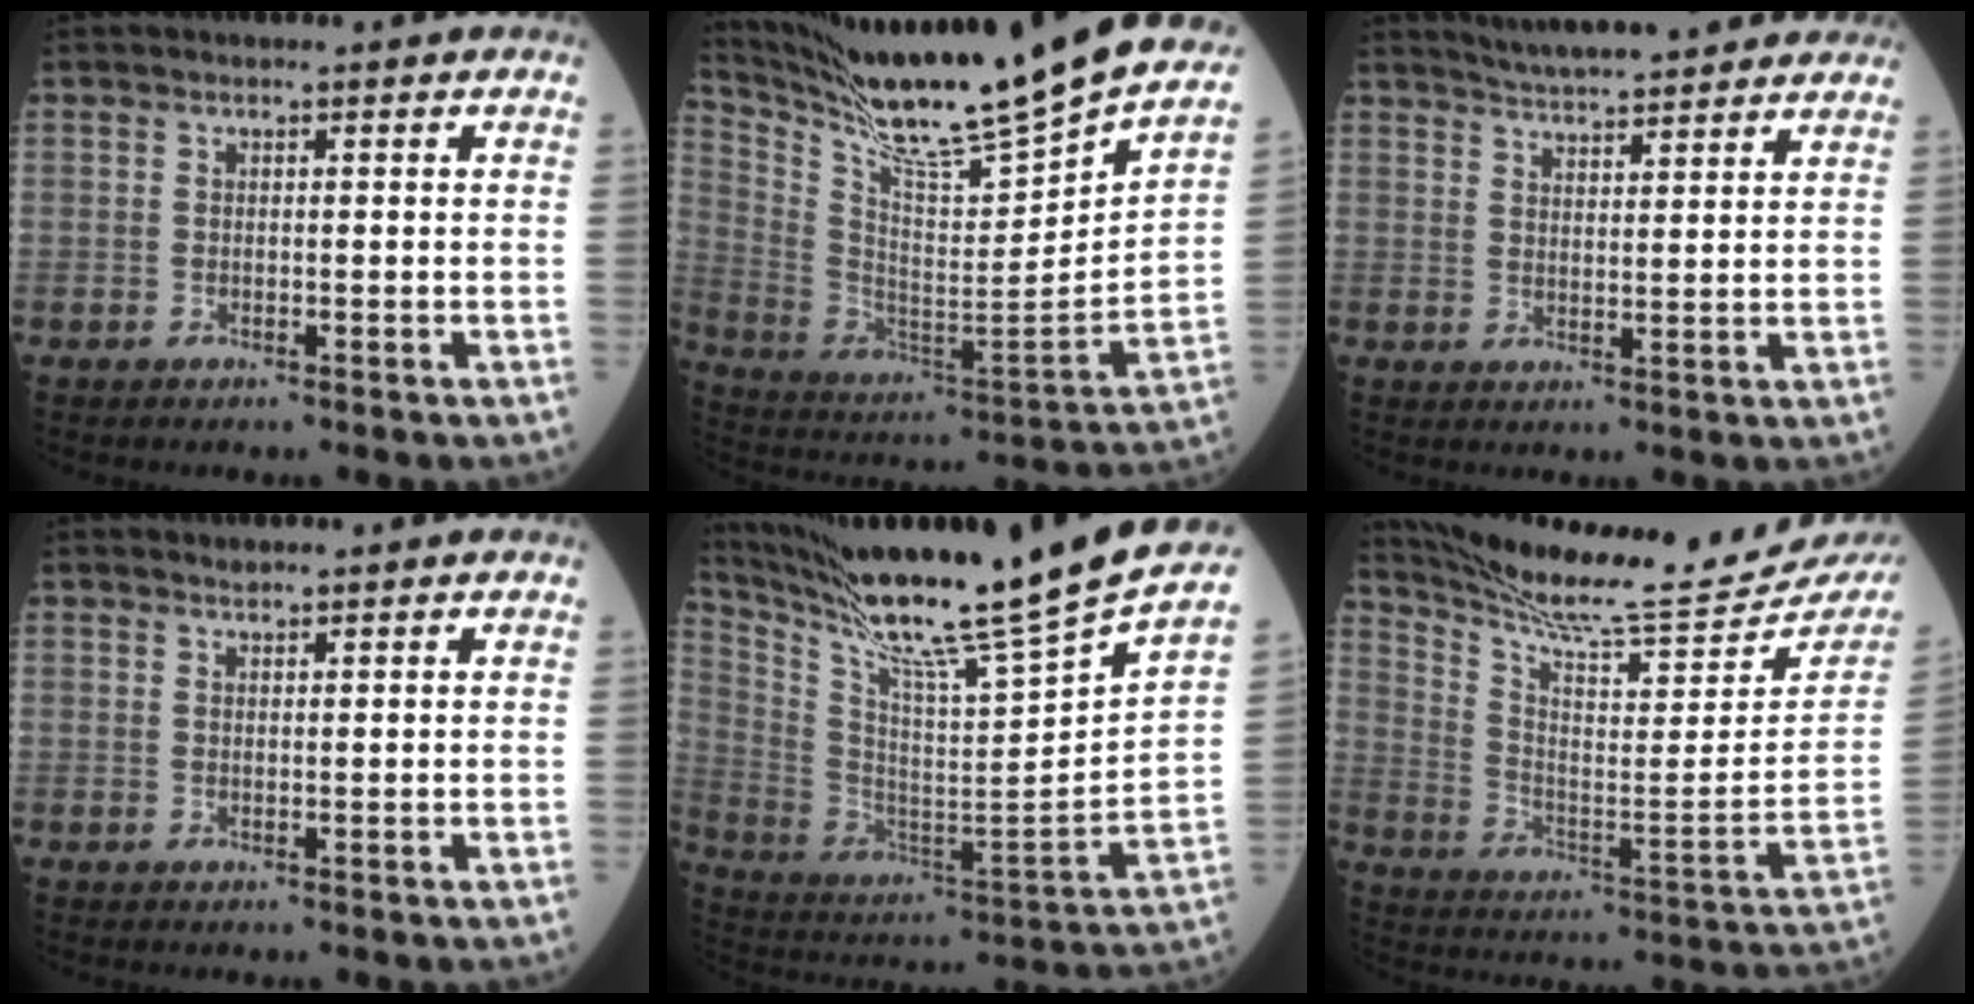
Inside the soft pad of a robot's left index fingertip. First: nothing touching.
{"total": 30.3, "force": [25.9, 0.3, 15.6], "torque": [-0.279, -0.084, 0.385]}
{"total": 12.2, "force": [11.2, 1.3, 4.7], "torque": [-0.073, 0.018, 0.154]}
{"total": 1.0, "force": [1.0, -0.1, 0.1], "torque": [-0.009, 0.010, 0.021]}
{"total": 29.8, "force": [25.0, -1.9, 16.2], "torque": [-0.297, -0.089, 0.378]}
{"total": 22.3, "force": [20.8, -0.2, 8.0], "torque": [-0.149, -0.108, 0.302]}